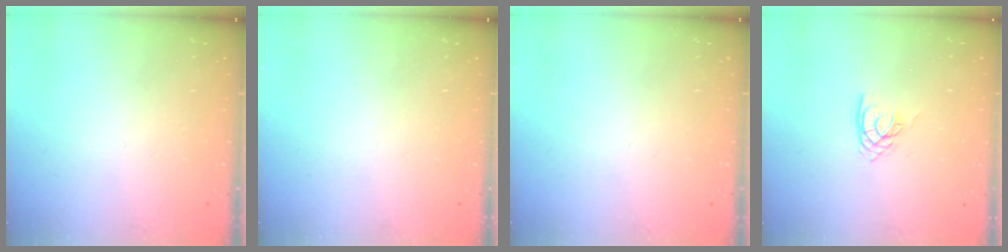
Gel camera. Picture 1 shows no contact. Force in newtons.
{"total": 0.0}
{"total": 0.0}
{"total": 4.2, "press": 4.2, "slide": 0.0}